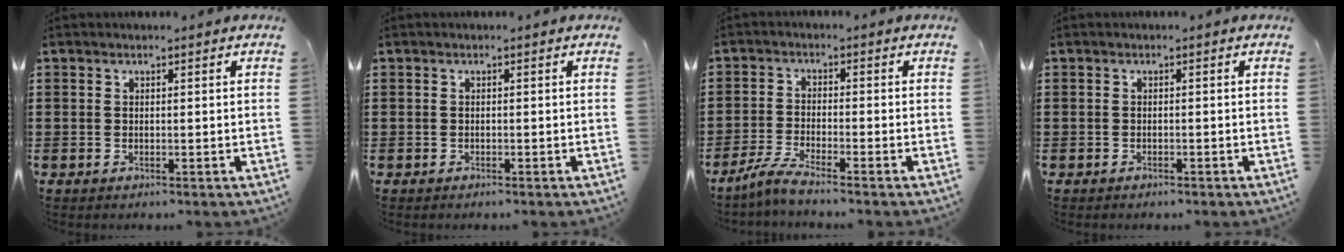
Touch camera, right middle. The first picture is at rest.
{"total": 0.0}
{"total": 3.8, "force": [-3.2, -0.3, 2.1], "torque": [-0.058, -0.013, -0.065]}
{"total": 0.6, "force": [-0.6, 0.1, 0.1], "torque": [-0.003, -0.001, -0.012]}